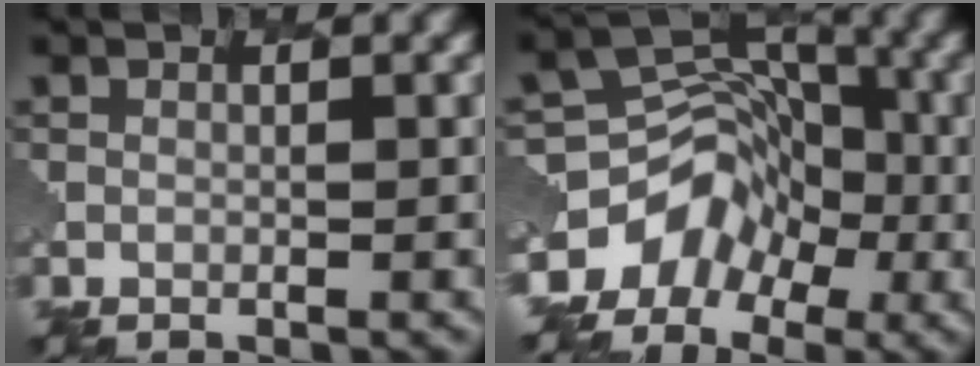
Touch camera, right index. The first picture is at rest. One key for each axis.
{"total": 5.8, "fx": -2.7, "fy": 4.8, "fz": 2.0, "tx": -0.007, "ty": 0.013, "tz": -0.056}